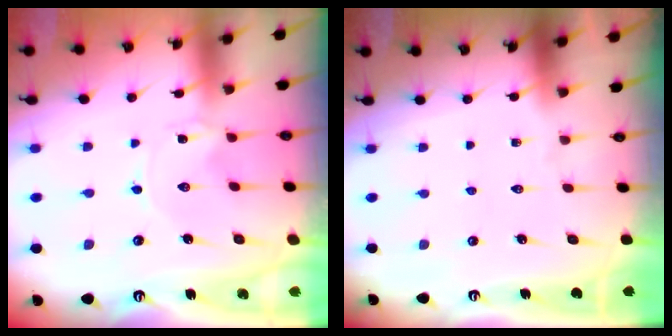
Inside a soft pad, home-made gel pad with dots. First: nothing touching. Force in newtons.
{"total": 0.0}